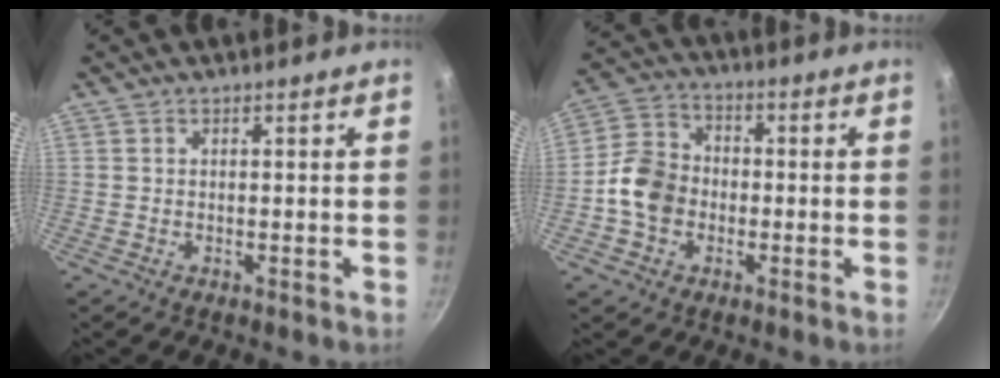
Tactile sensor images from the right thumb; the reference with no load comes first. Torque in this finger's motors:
{"motor_torque": [0.85, 1.05, 0.47, -0.72, 0.06]}